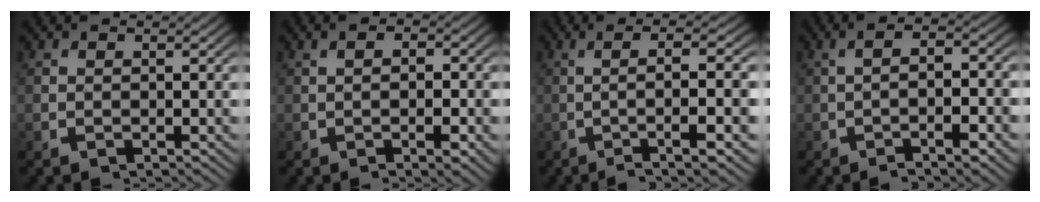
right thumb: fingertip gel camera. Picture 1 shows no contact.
{"total": 2.6, "force": [-0.5, 1.5, 2.1], "torque": [-0.026, 0.001, -0.011]}
{"total": 7.5, "force": [-1.3, 1.7, 7.2], "torque": [-0.119, 0.004, -0.016]}
{"total": 4.6, "force": [-0.7, 1.6, 4.2], "torque": [-0.057, 0.015, -0.019]}